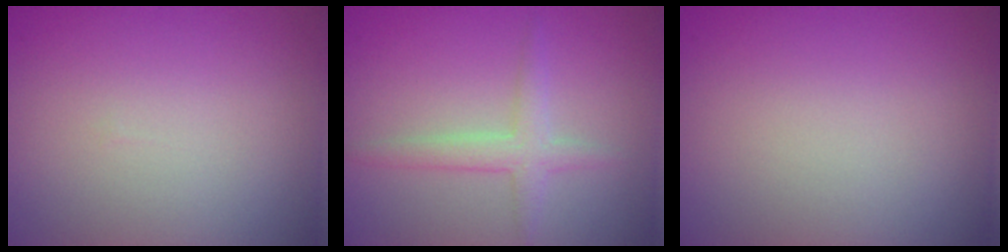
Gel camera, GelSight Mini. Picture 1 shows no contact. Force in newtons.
{"total": 2.2, "press": 2.2, "slide": 0.0}
{"total": 0.0}